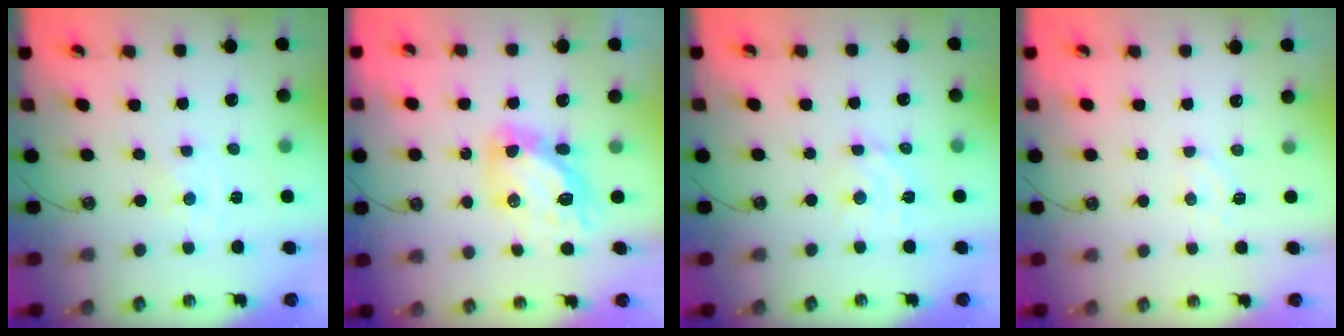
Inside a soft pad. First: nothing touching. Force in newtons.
{"total": 12.6, "press": 12.5, "slide": 1.6}
{"total": 6.1, "press": 6.0, "slide": 1.2}
{"total": 4.9, "press": 4.9, "slide": 0.6}